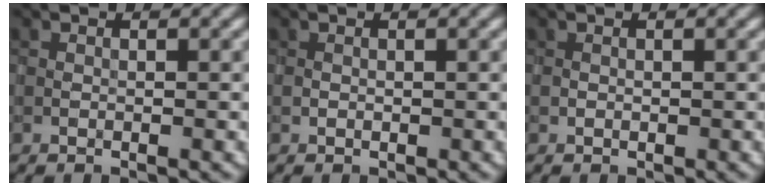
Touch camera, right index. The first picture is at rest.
{"total": 0.0}
{"total": 0.0}